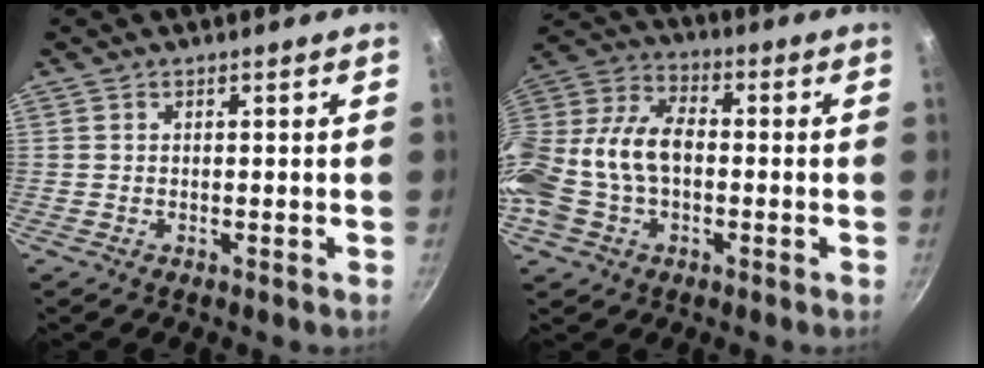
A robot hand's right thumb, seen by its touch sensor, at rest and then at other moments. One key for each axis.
{"total": 18.1, "fx": -1.9, "fy": 12.4, "fz": 13.0, "tx": -0.257, "ty": 0.050, "tz": -0.046}